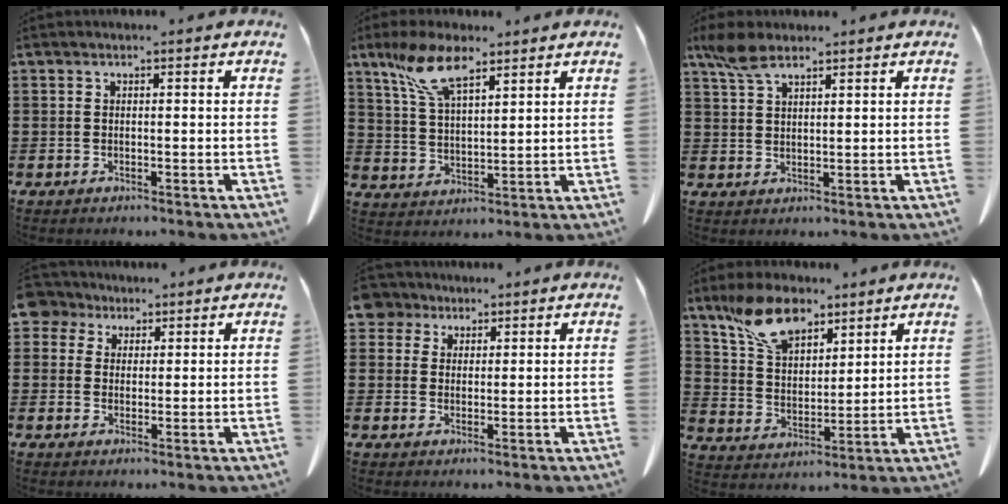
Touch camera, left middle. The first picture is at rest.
{"total": 9.3, "force": [6.2, 3.2, 6.2], "torque": [-0.143, -0.006, 0.112]}
{"total": 5.2, "force": [3.6, 1.8, 3.2], "torque": [-0.072, -0.003, 0.068]}
{"total": 4.1, "force": [3.0, 2.7, 0.8], "torque": [-0.025, 0.007, 0.056]}
{"total": 4.0, "force": [3.0, 2.5, 0.8], "torque": [-0.024, 0.007, 0.057]}
{"total": 10.6, "force": [7.6, 5.0, 5.4], "torque": [-0.131, -0.008, 0.147]}